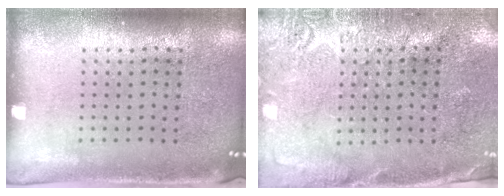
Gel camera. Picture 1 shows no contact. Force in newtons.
{"total": 2.7, "press": 2.7, "slide": 0.7}